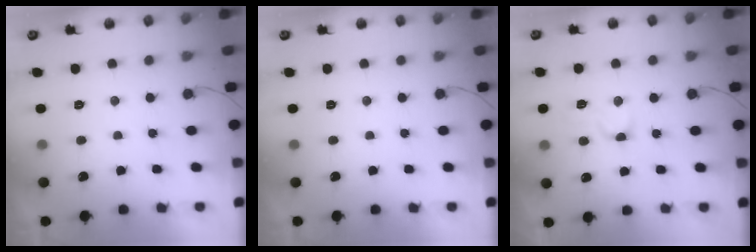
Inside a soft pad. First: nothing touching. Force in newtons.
{"total": 0.0}
{"total": 3.9, "press": 3.9, "slide": 0.4}